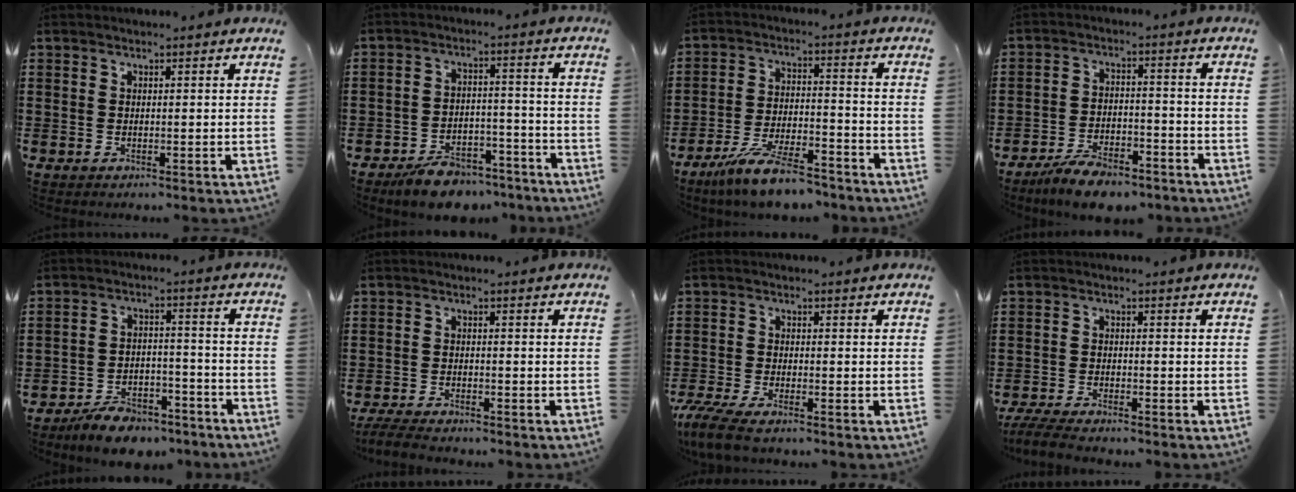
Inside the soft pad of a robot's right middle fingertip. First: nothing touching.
{"total": 6.7, "force": [-6.2, 2.0, 1.8], "torque": [-0.028, 0.021, -0.116]}
{"total": 9.4, "force": [-8.1, 1.2, 4.6], "torque": [-0.095, 0.009, -0.155]}
{"total": 6.3, "force": [-5.6, 1.3, 2.4], "torque": [-0.049, 0.005, -0.108]}
{"total": 7.1, "force": [-6.6, 1.8, 1.8], "torque": [-0.027, 0.020, -0.126]}
{"total": 3.5, "force": [-3.4, 0.4, 0.9], "torque": [-0.022, -0.003, -0.070]}
{"total": 4.7, "force": [-4.1, 0.7, 2.2], "torque": [-0.065, -0.013, -0.084]}
{"total": 4.0, "force": [-3.8, 0.3, 1.2], "torque": [-0.035, -0.009, -0.078]}